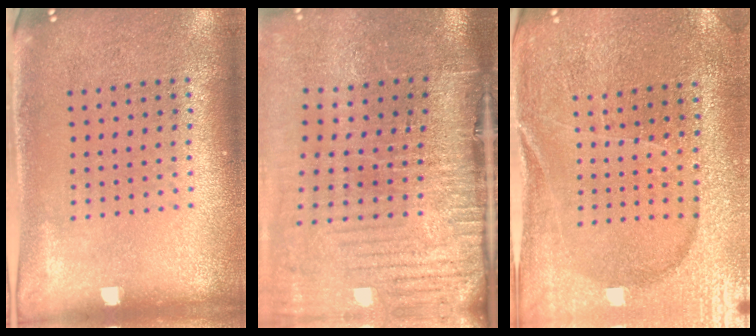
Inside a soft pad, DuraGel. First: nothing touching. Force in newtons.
{"total": 4.7, "press": 3.8, "slide": 2.8}
{"total": 3.1, "press": 3.1, "slide": 0.3}